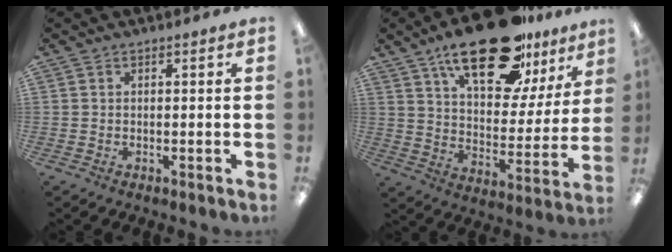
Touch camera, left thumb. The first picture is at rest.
{"total": 24.7, "force": [16.9, 9.8, 15.1], "torque": [-0.236, -0.096, 0.284]}